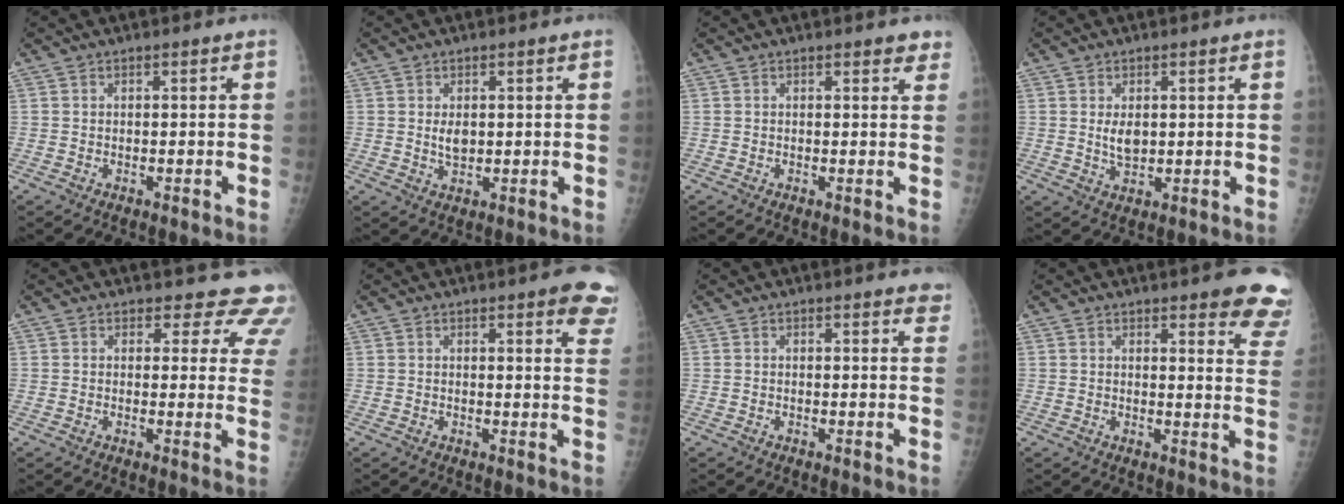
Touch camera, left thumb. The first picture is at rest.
{"total": 2.8, "force": [0.5, 1.8, 2.1], "torque": [-0.029, -0.007, 0.013]}
{"total": 2.3, "force": [1.8, 1.0, 1.1], "torque": [0.010, -0.005, 0.014]}
{"total": 3.7, "force": [0.7, 2.2, 2.8], "torque": [-0.041, -0.010, 0.018]}
{"total": 10.3, "force": [9.1, 4.4, 2.0], "torque": [0.031, -0.049, 0.070]}
{"total": 8.5, "force": [5.2, 2.3, 6.3], "torque": [-0.048, -0.017, 0.045]}
{"total": 2.9, "force": [2.4, 1.0, 1.2], "torque": [0.007, -0.006, 0.016]}
{"total": 10.9, "force": [8.5, 3.0, 6.1], "torque": [-0.030, -0.045, 0.076]}